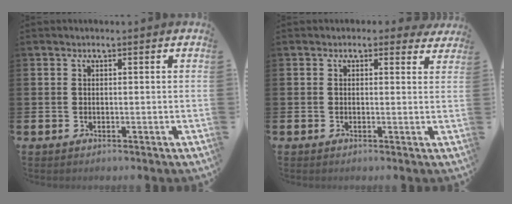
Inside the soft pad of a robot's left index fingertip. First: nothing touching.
{"total": 1.1, "force": [0.9, 0.6, 0.3], "torque": [0.000, 0.001, 0.012]}